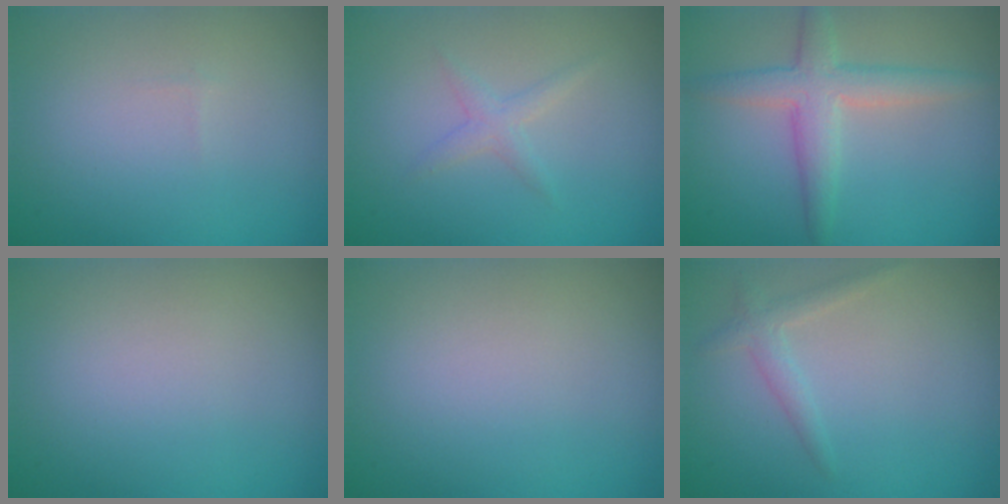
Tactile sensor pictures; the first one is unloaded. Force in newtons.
{"total": 1.8, "press": 1.8, "slide": 0.1}
{"total": 3.8, "press": 3.8, "slide": 0.0}
{"total": 0.0}
{"total": 0.0}
{"total": 1.6, "press": 1.6, "slide": 0.1}